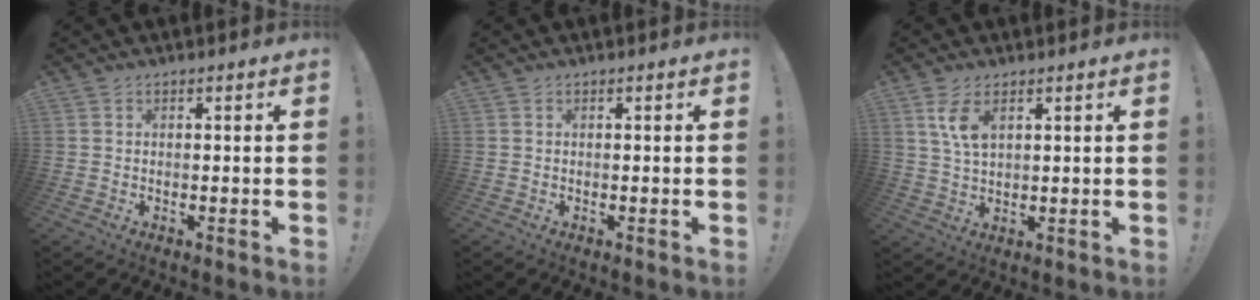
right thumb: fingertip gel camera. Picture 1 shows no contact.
{"total": 0.0}
{"total": 6.6, "force": [3.1, 2.9, 5.0], "torque": [-0.096, -0.014, 0.053]}